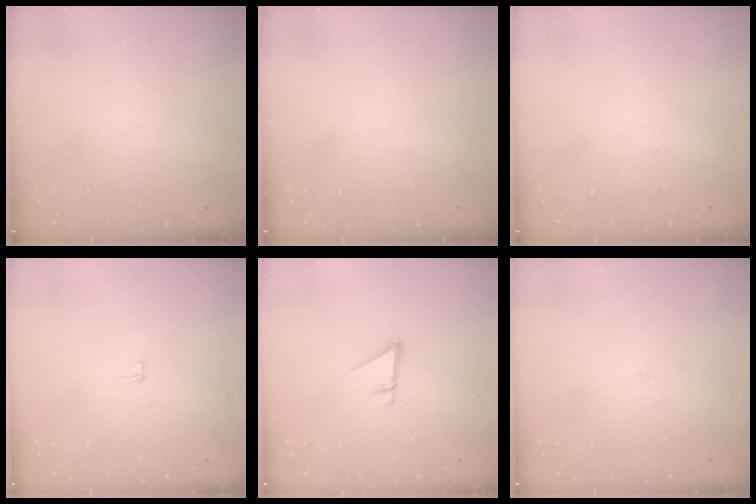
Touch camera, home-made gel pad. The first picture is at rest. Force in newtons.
{"total": 0.0}
{"total": 0.0}
{"total": 2.0, "press": 2.0, "slide": 0.2}
{"total": 2.7, "press": 2.7, "slide": 0.2}
{"total": 2.2, "press": 2.2, "slide": 0.2}